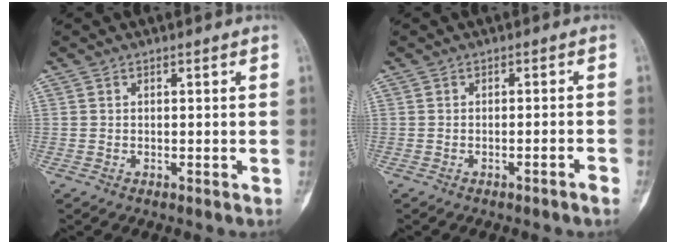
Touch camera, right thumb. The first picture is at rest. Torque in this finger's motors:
{"motor_torque": [-0.22, 0.02, -0.24, -0.34, -0.08]}